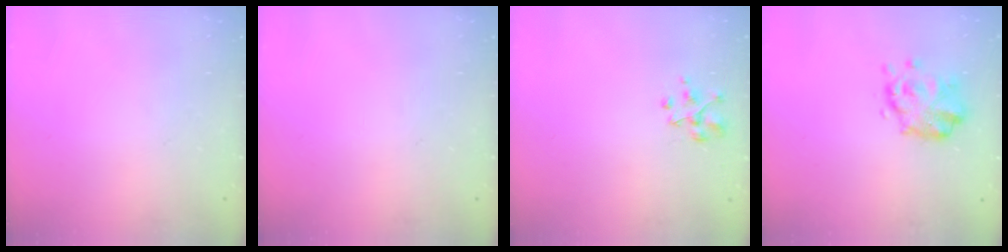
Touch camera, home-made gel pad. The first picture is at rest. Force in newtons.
{"total": 0.0}
{"total": 2.8, "press": 2.8, "slide": 0.2}
{"total": 5.9, "press": 5.9, "slide": 0.1}